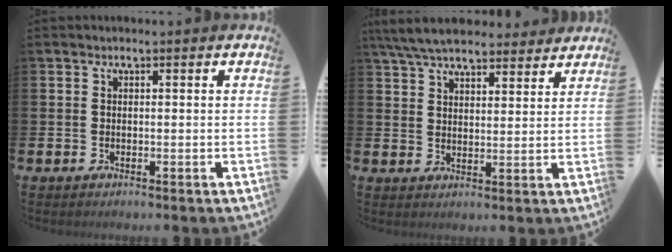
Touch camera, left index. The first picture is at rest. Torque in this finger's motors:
{"motor_torque": [1.09, -1.05, 0.18, 0.21]}